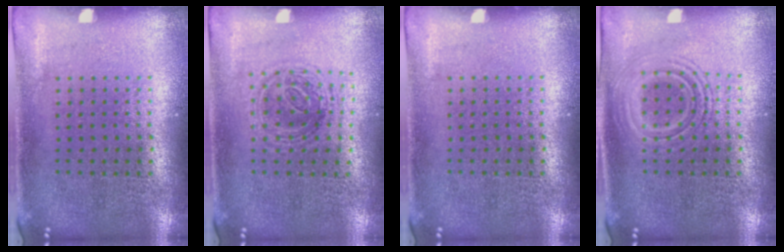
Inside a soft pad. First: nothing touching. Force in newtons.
{"total": 1.2, "press": 1.1, "slide": 0.5}
{"total": 0.0}
{"total": 2.8, "press": 2.7, "slide": 0.4}